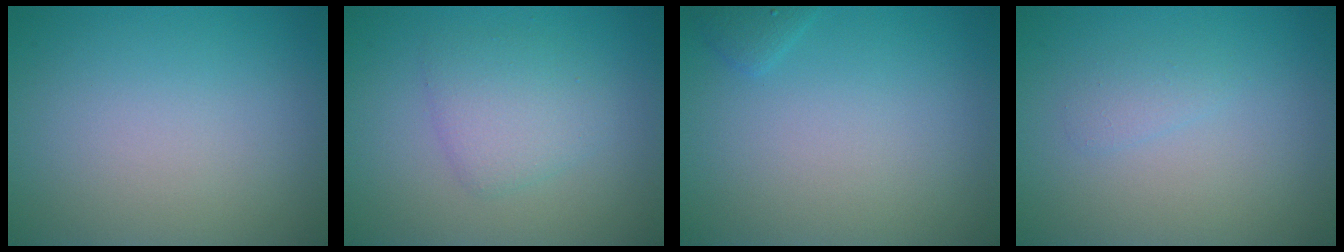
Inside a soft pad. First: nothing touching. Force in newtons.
{"total": 2.8, "press": 2.8, "slide": 0.2}
{"total": 0.9, "press": 0.9, "slide": 0.0}
{"total": 1.0, "press": 1.0, "slide": 0.0}